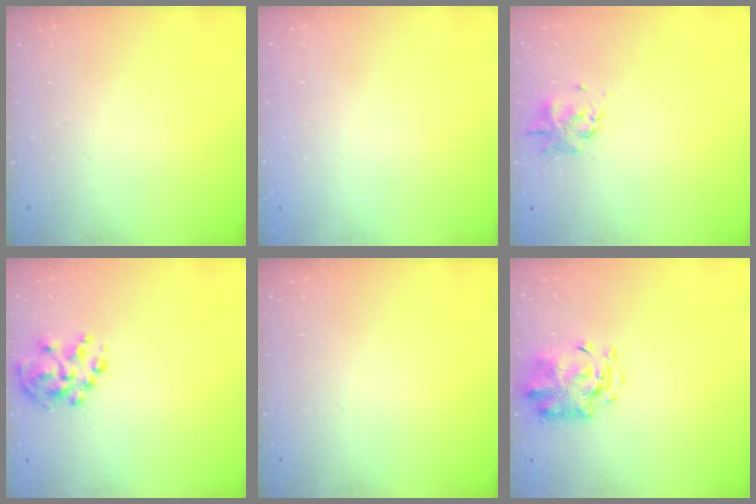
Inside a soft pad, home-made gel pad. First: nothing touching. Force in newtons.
{"total": 1.9, "press": 1.9, "slide": 0.2}
{"total": 1.8, "press": 1.7, "slide": 0.4}
{"total": 6.7, "press": 6.5, "slide": 1.8}
{"total": 0.0}
{"total": 4.0, "press": 3.7, "slide": 1.3}